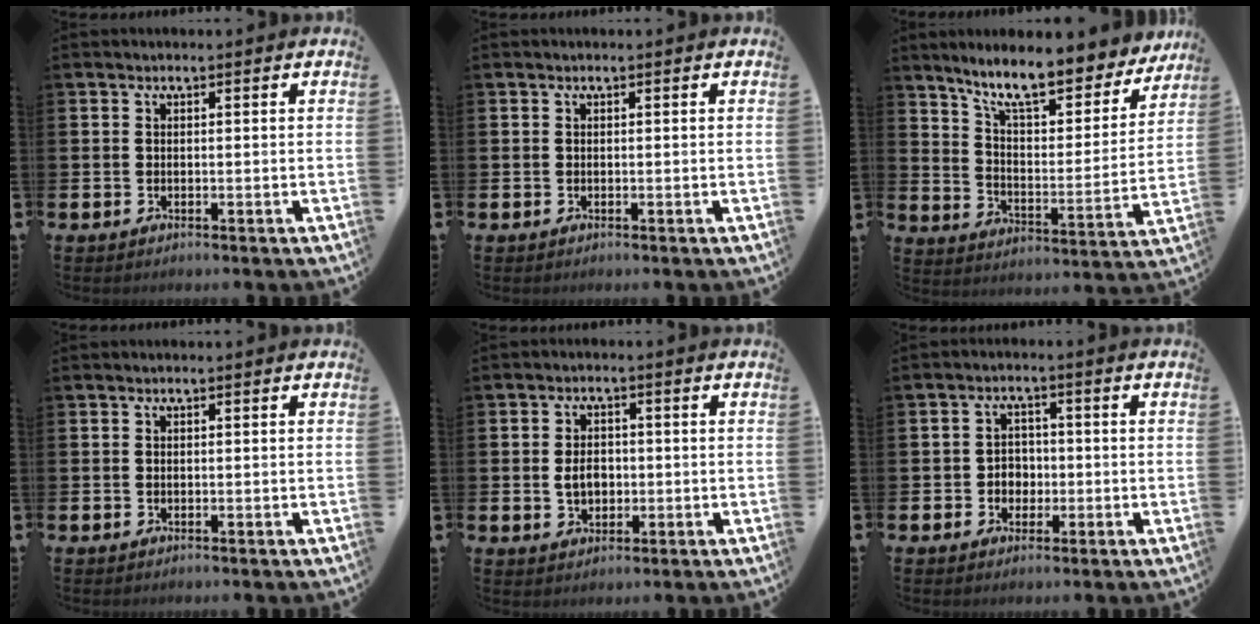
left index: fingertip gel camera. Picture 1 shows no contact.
{"total": 0.0}
{"total": 11.1, "force": [9.8, 2.3, 4.8], "torque": [-0.118, -0.064, 0.168]}
{"total": 0.0}
{"total": 3.5, "force": [-0.2, 2.6, 2.3], "torque": [-0.029, 0.001, -0.011]}
{"total": 2.9, "force": [-0.6, 2.6, 1.1], "torque": [-0.016, 0.004, -0.019]}